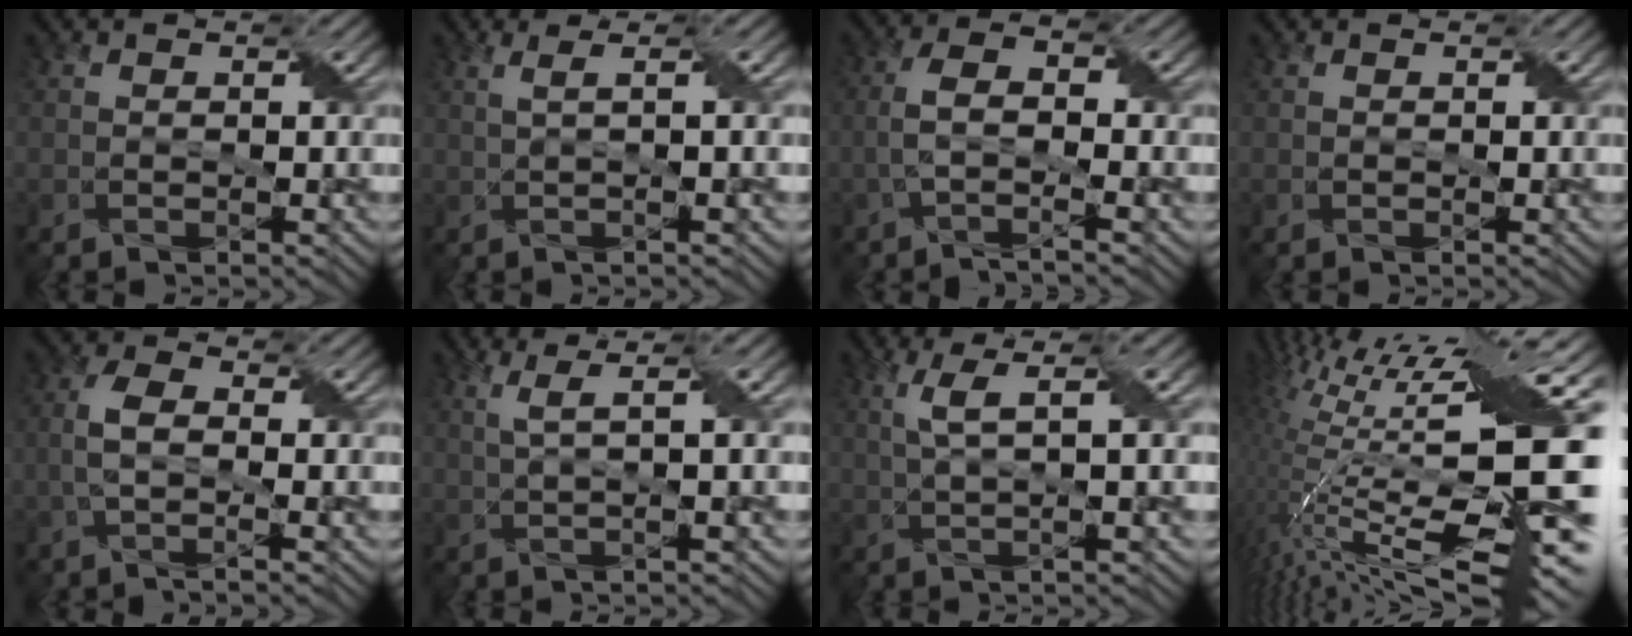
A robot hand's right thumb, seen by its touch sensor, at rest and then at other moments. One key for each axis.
{"total": 3.5, "fx": 0.6, "fy": 0.5, "fz": 3.4, "tx": -0.051, "ty": 0.010, "tz": 0.005}
{"total": 3.8, "fx": -1.4, "fy": 1.1, "fz": 3.4, "tx": -0.074, "ty": 0.007, "tz": -0.033}
{"total": 0.0}
{"total": 3.5, "fx": -0.8, "fy": 1.3, "fz": 3.1, "tx": -0.078, "ty": 0.006, "tz": -0.024}
{"total": 4.7, "fx": 1.5, "fy": 0.6, "fz": 4.4, "tx": -0.079, "ty": 0.013, "tz": 0.031}
{"total": 5.6, "fx": 1.5, "fy": 0.9, "fz": 5.3, "tx": -0.097, "ty": 0.012, "tz": 0.029}
{"total": 16.8, "fx": -0.9, "fy": 4.6, "fz": 16.1, "tx": -0.273, "ty": -0.002, "tz": -0.001}